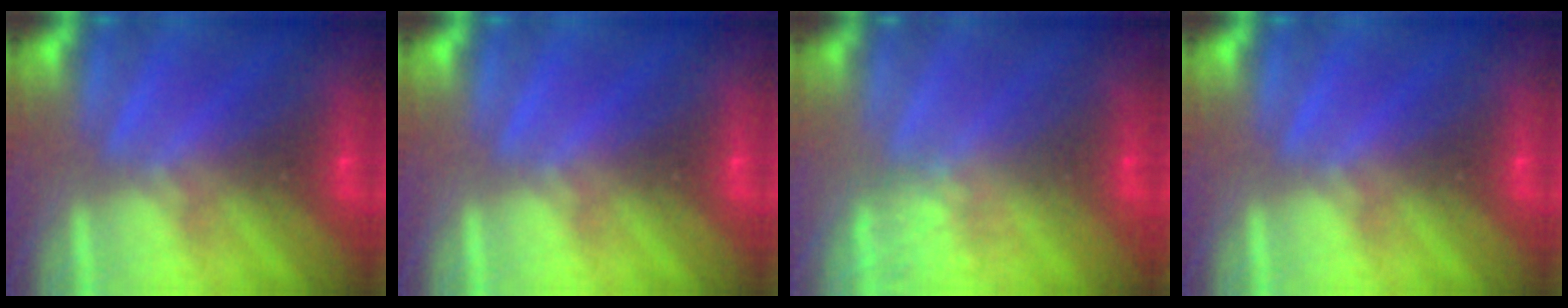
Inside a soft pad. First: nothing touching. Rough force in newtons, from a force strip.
{"total": 0.0}
{"total": 1.8}
{"total": 0.0}